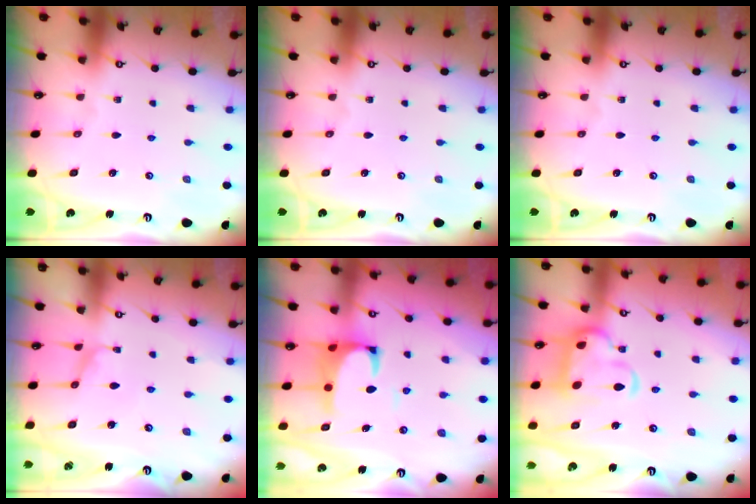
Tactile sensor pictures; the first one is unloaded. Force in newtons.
{"total": 0.0}
{"total": 0.0}
{"total": 0.9, "press": 0.8, "slide": 0.4}
{"total": 3.5, "press": 3.3, "slide": 1.2}
{"total": 7.1, "press": 6.9, "slide": 1.7}